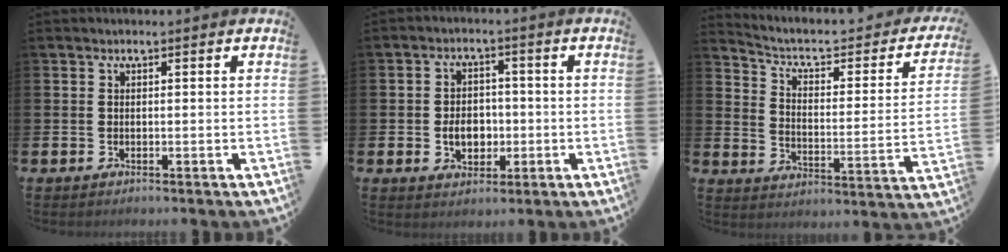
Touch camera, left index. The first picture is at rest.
{"total": 4.6, "force": [-0.8, 3.4, 2.9], "torque": [-0.044, 0.002, -0.021]}
{"total": 5.5, "force": [4.2, 2.1, 3.0], "torque": [-0.076, -0.031, 0.058]}